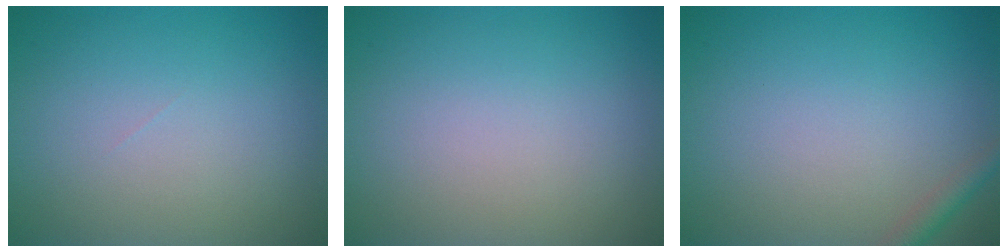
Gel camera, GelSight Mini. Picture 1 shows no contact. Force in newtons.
{"total": 0.0}
{"total": 1.5, "press": 1.5, "slide": 0.0}